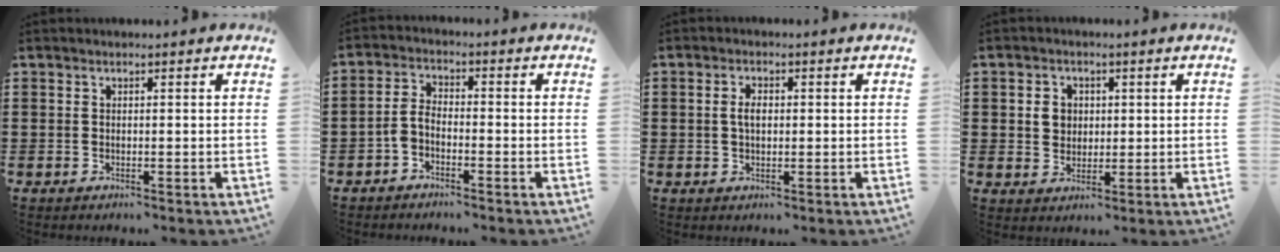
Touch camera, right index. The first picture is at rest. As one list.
[{"total": 3.0, "force": [-2.2, 1.2, 1.7], "torque": [-0.046, 0.005, -0.049]}, {"total": 2.4, "force": [0.1, 1.2, 2.1], "torque": [-0.043, 0.006, -0.001]}, {"total": 3.1, "force": [0.5, 2.8, 1.3], "torque": [-0.036, 0.011, 0.005]}]